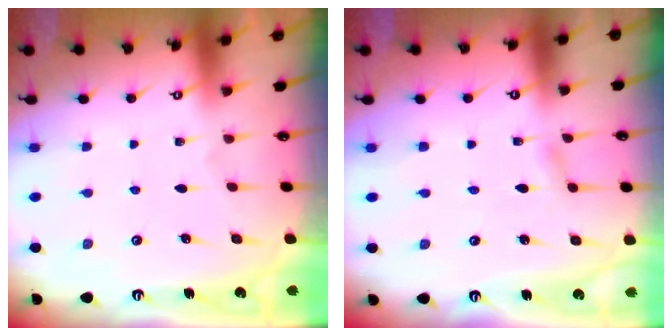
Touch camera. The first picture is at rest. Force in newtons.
{"total": 2.9, "press": 2.9, "slide": 0.3}